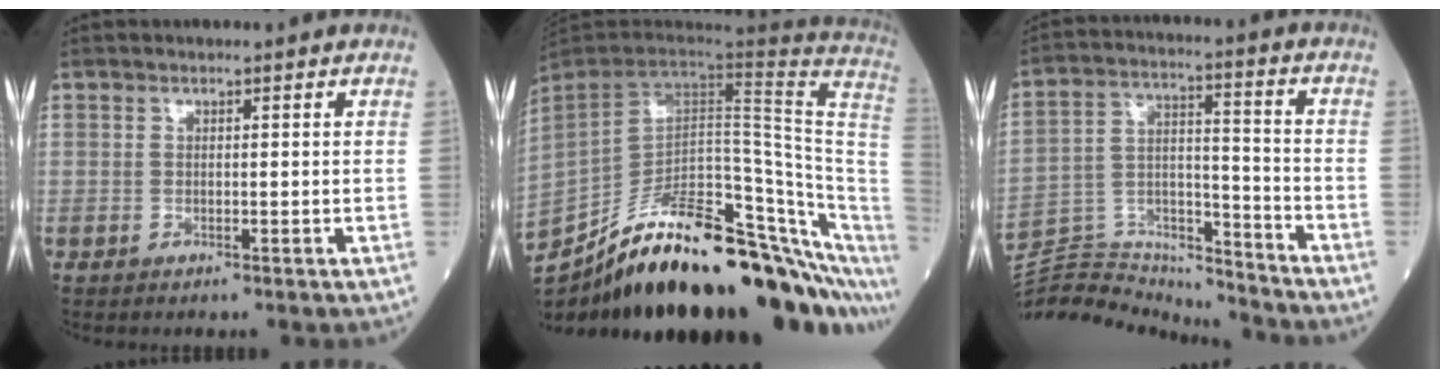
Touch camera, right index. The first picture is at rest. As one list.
[{"total": 37.8, "force": [-23.6, 11.4, 27.2], "torque": [-0.388, -0.026, -0.351]}, {"total": 19.0, "force": [-18.6, 2.6, 2.4], "torque": [-0.059, 0.043, -0.300]}]